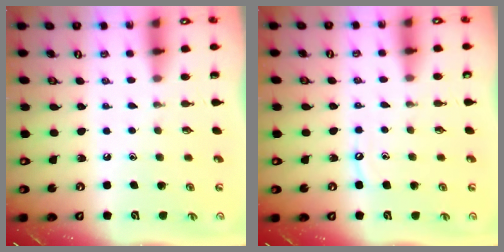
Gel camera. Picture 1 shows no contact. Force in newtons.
{"total": 4.9, "press": 4.8, "slide": 0.6}